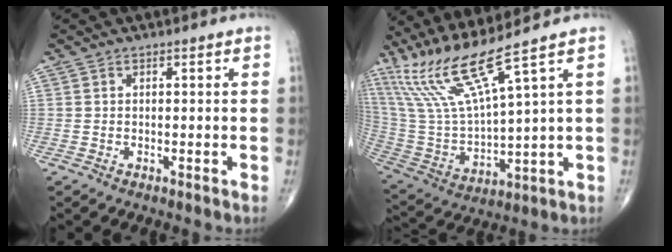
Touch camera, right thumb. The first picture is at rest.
{"total": 14.5, "force": [10.6, -0.6, 9.9], "torque": [-0.212, -0.056, 0.222]}